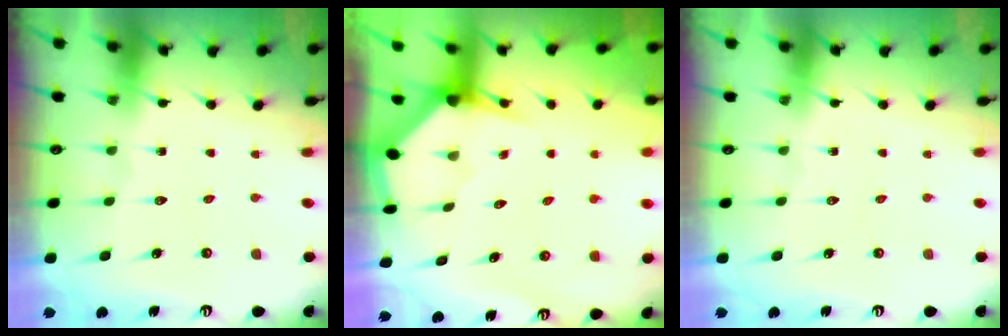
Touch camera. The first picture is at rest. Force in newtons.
{"total": 2.9, "press": 2.9, "slide": 0.2}
{"total": 0.0}